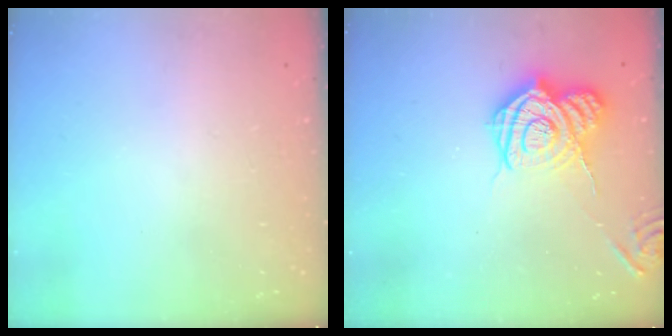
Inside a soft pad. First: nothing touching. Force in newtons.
{"total": 13.3, "press": 13.3, "slide": 0.9}